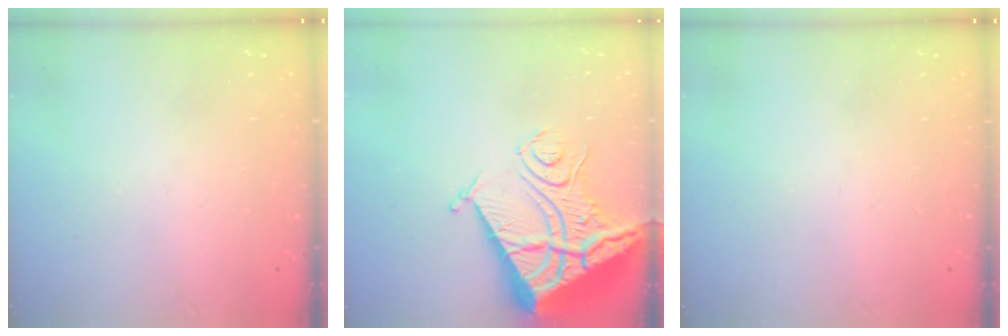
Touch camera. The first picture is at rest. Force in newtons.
{"total": 16.7, "press": 16.6, "slide": 2.2}
{"total": 0.0}